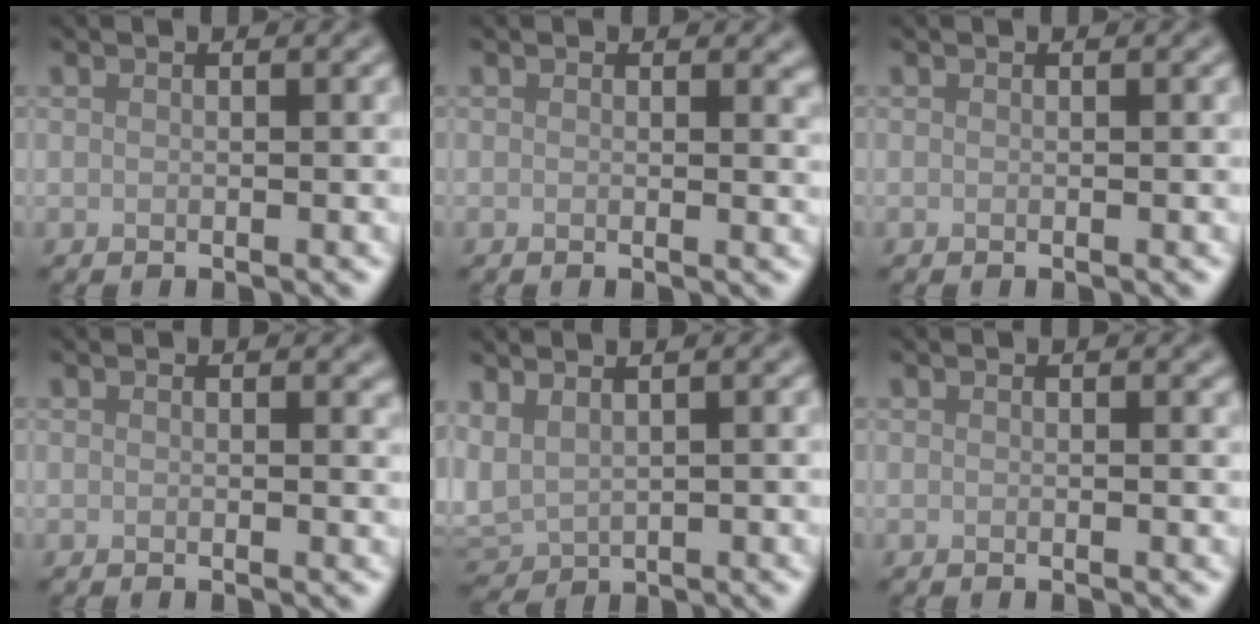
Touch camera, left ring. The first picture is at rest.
{"total": 0.9, "force": [0.5, 0.5, 0.6], "torque": [-0.003, -0.005, 0.006]}
{"total": 0.0}
{"total": 0.6, "force": [0.3, 0.3, 0.3], "torque": [-0.002, -0.004, 0.003]}
{"total": 2.5, "force": [1.2, 1.4, 1.6], "torque": [-0.050, 0.003, 0.026]}
{"total": 0.0}